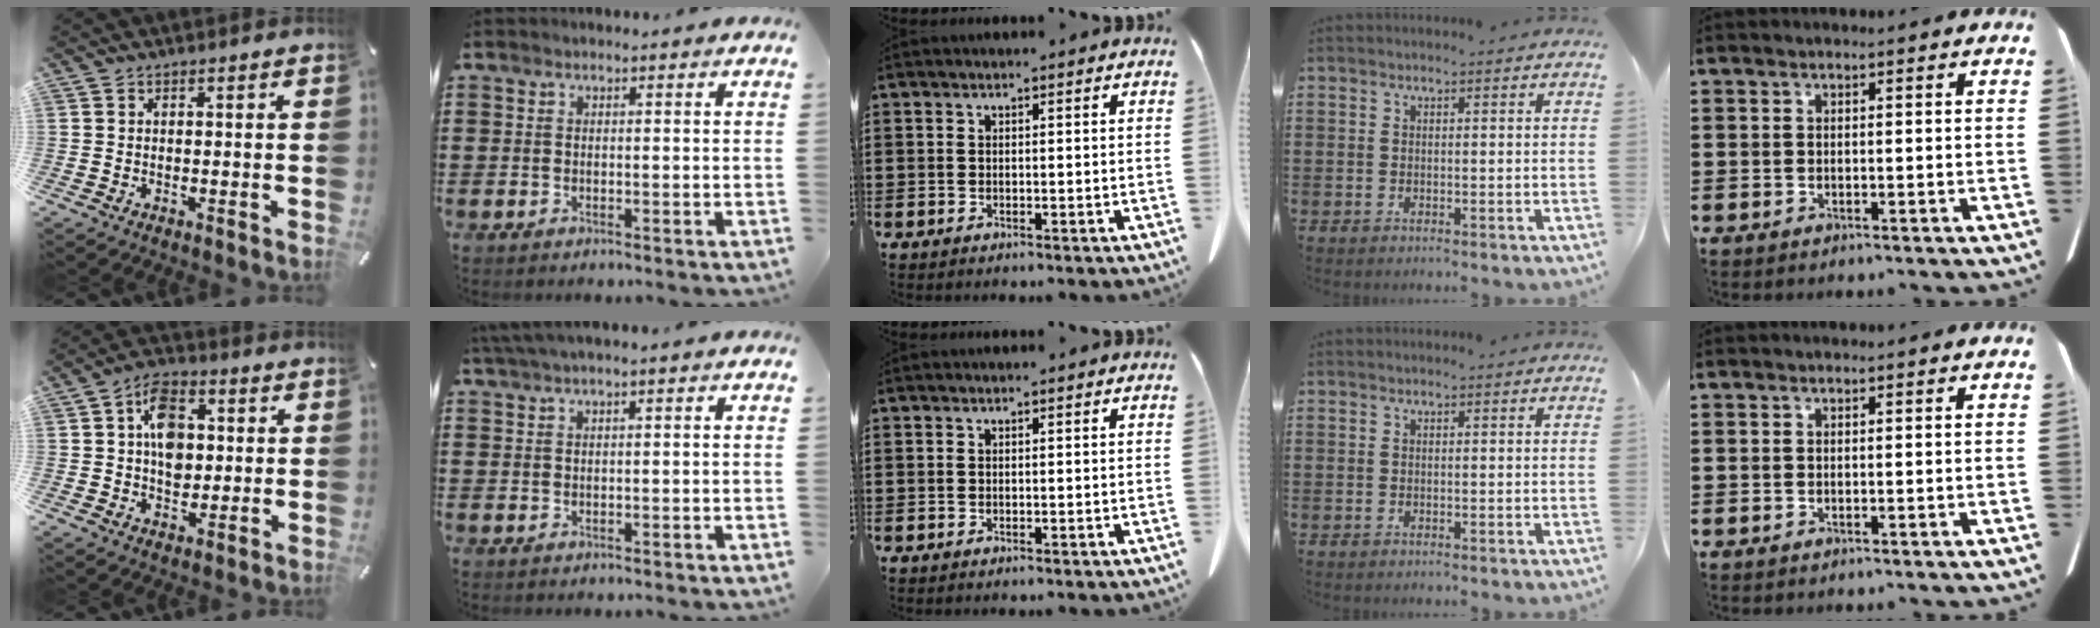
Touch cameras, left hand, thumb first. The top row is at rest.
{"thumb": {"total": 10.3, "force": [1.2, 7.5, 7.0], "torque": [-0.102, 0.003, 0.021]}, "index": {"total": 1.6, "force": [0.8, -0.1, 1.3], "torque": [-0.024, -0.002, 0.016]}}